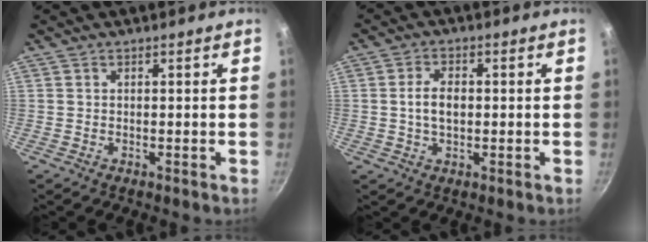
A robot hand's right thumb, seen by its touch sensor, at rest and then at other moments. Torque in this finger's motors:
{"motor_torque": [-0.29, 0.37, 0.39, 0.16, 0.01]}